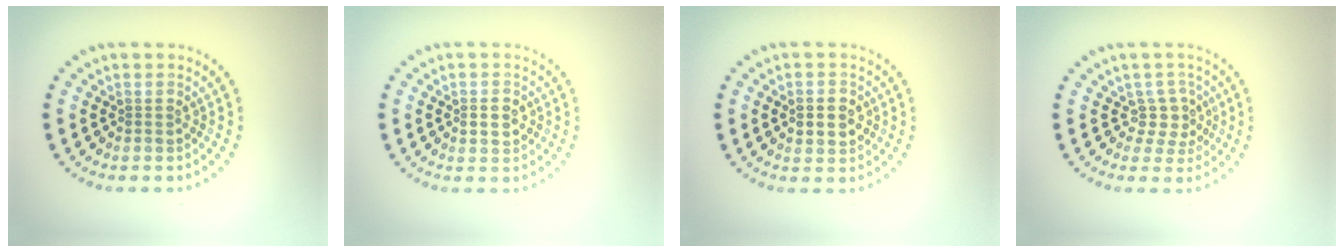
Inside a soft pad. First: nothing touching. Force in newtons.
{"total": 2.1, "press": 2.1, "slide": 0.1}
{"total": 2.2, "press": 2.2, "slide": 0.0}
{"total": 2.4, "press": 1.8, "slide": 1.6}